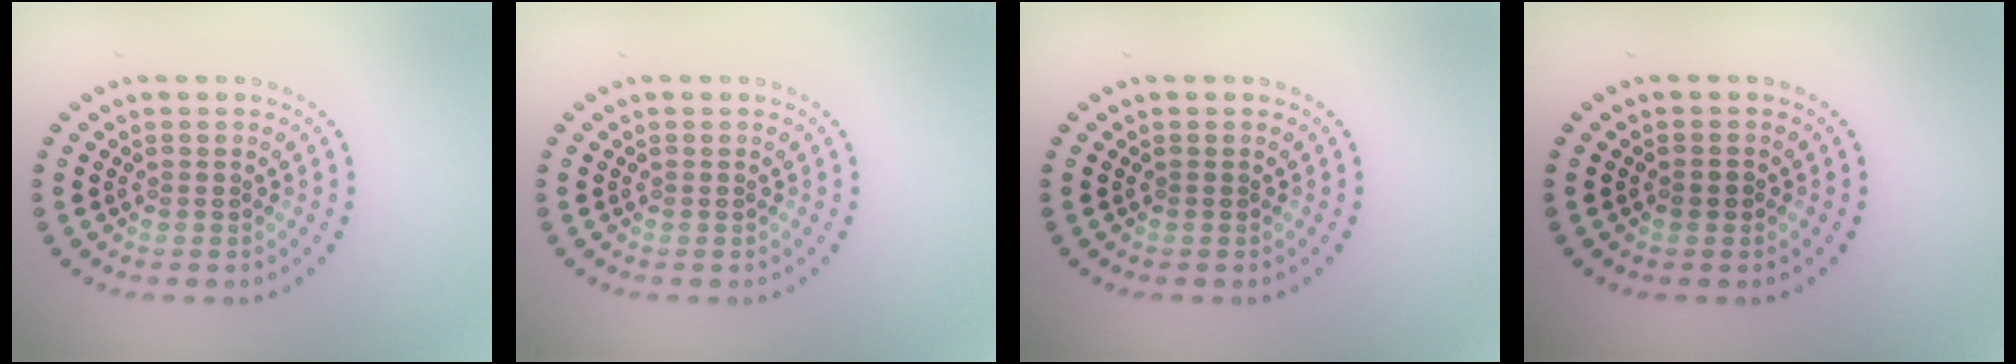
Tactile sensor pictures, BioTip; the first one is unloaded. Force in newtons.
{"total": 0.0}
{"total": 0.0}
{"total": 0.9, "press": 0.8, "slide": 0.3}